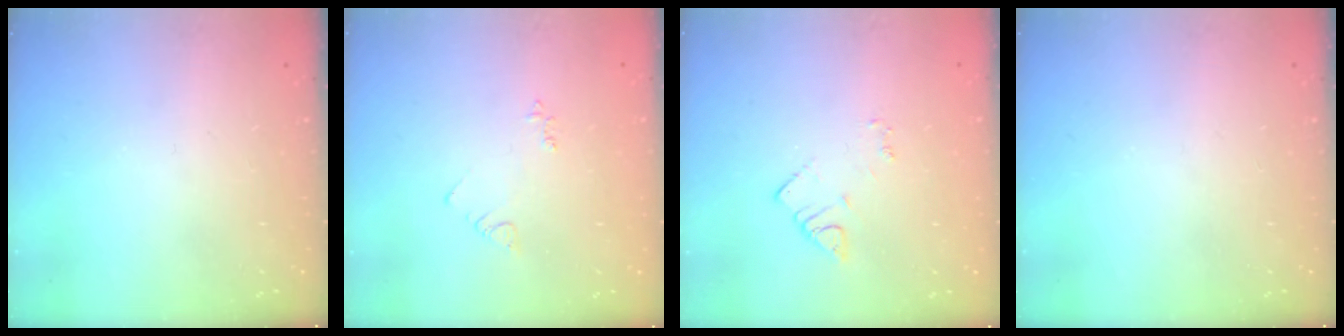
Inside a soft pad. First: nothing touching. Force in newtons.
{"total": 3.9, "press": 3.8, "slide": 0.7}
{"total": 2.9, "press": 2.9, "slide": 0.3}
{"total": 0.0}